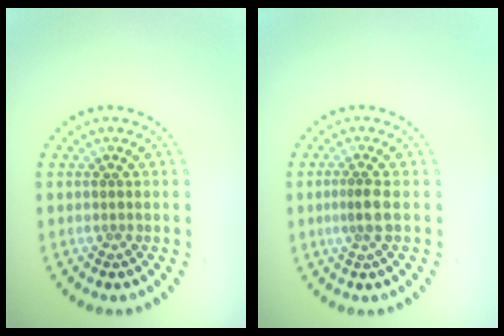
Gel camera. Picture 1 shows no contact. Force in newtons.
{"total": 1.9, "press": 1.5, "slide": 1.1}